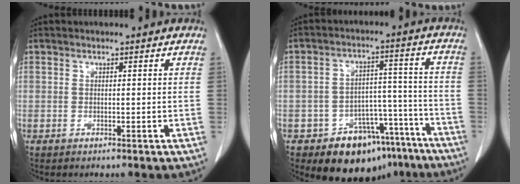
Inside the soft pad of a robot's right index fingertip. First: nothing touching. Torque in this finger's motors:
{"motor_torque": [0.02, -0.09, 0.02, -0.01]}